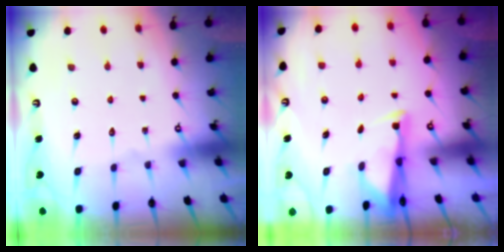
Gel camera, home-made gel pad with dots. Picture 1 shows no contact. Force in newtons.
{"total": 2.9, "press": 2.8, "slide": 0.7}